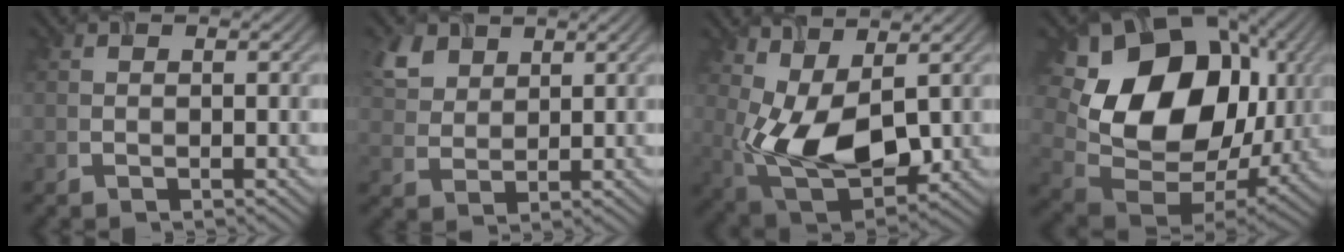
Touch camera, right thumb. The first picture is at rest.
{"total": 5.1, "force": [3.2, 3.2, 2.5], "torque": [-0.069, 0.002, 0.070]}
{"total": 10.4, "force": [1.1, 5.6, 8.7], "torque": [-0.189, -0.014, 0.025]}
{"total": 20.6, "force": [5.1, 15.2, 12.8], "torque": [-0.252, -0.009, 0.116]}